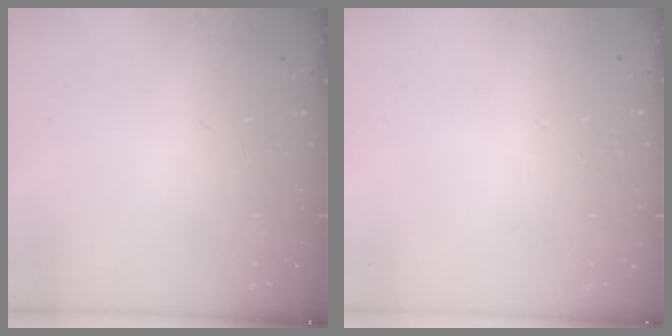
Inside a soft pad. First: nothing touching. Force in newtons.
{"total": 0.0}